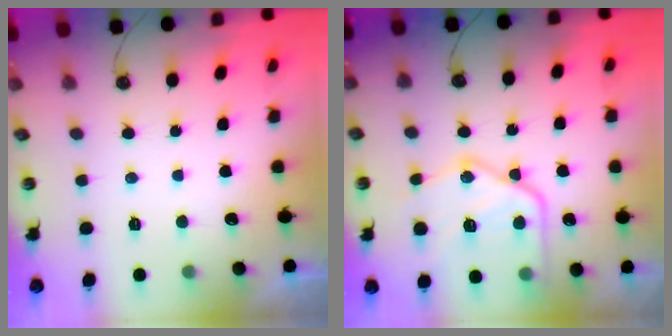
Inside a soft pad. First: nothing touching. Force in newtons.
{"total": 21.2, "press": 21.1, "slide": 1.5}